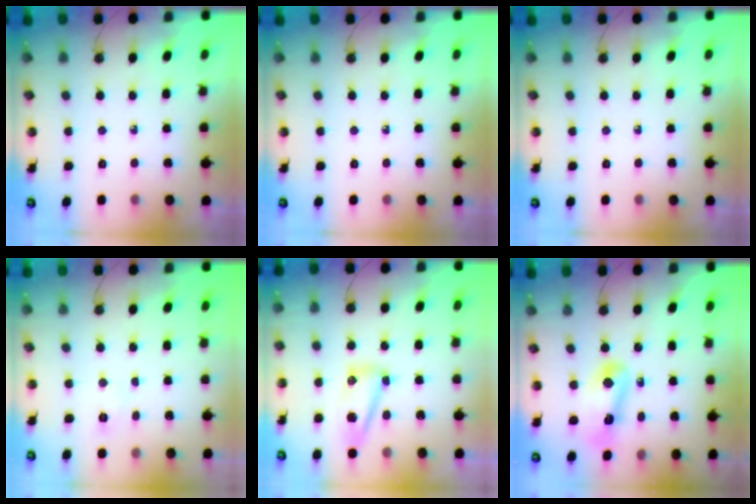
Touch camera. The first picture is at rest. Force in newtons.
{"total": 0.0}
{"total": 0.0}
{"total": 5.3, "press": 5.2, "slide": 0.7}
{"total": 13.3, "press": 11.6, "slide": 6.6}
{"total": 11.4, "press": 9.9, "slide": 5.7}